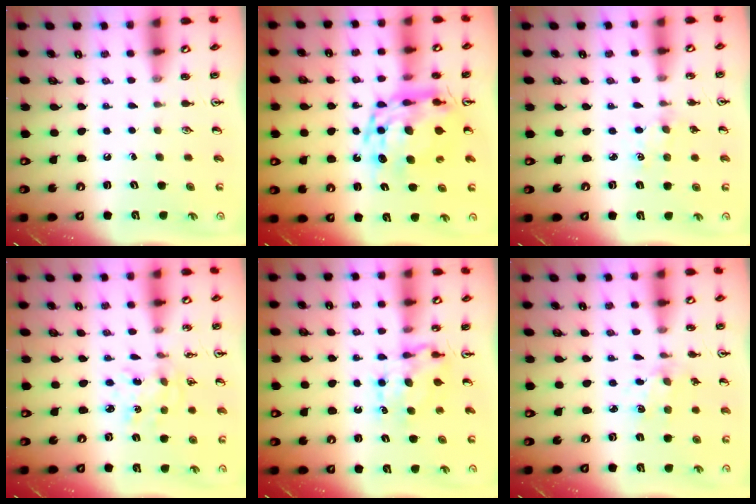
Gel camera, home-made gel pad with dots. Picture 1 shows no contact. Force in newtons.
{"total": 15.5, "press": 15.4, "slide": 1.2}
{"total": 1.4, "press": 1.4, "slide": 0.2}
{"total": 2.3, "press": 2.3, "slide": 0.2}
{"total": 6.8, "press": 6.8, "slide": 0.5}
{"total": 2.7, "press": 2.6, "slide": 0.4}